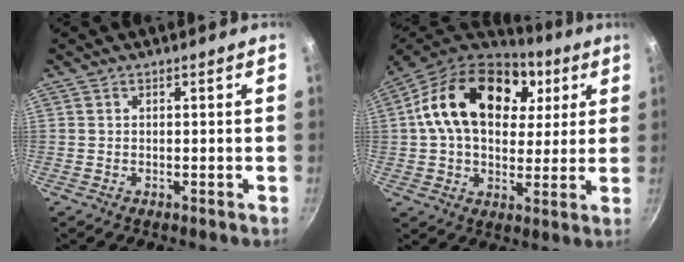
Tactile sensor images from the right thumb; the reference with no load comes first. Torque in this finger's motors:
{"motor_torque": [-1.24, 2.24, 0.95, -0.74, 0.36]}